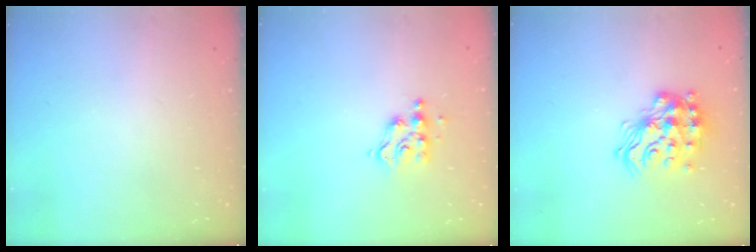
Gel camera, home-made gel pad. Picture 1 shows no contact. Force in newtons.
{"total": 6.3, "press": 6.3, "slide": 0.2}
{"total": 19.1, "press": 19.0, "slide": 1.1}